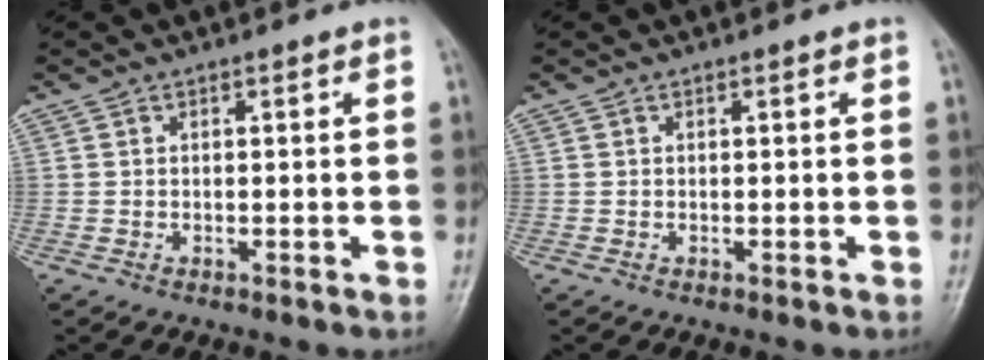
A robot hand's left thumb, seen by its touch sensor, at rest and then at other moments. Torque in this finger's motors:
{"motor_torque": [-0.01, 0.02, -0.08, -0.03, 0.00]}